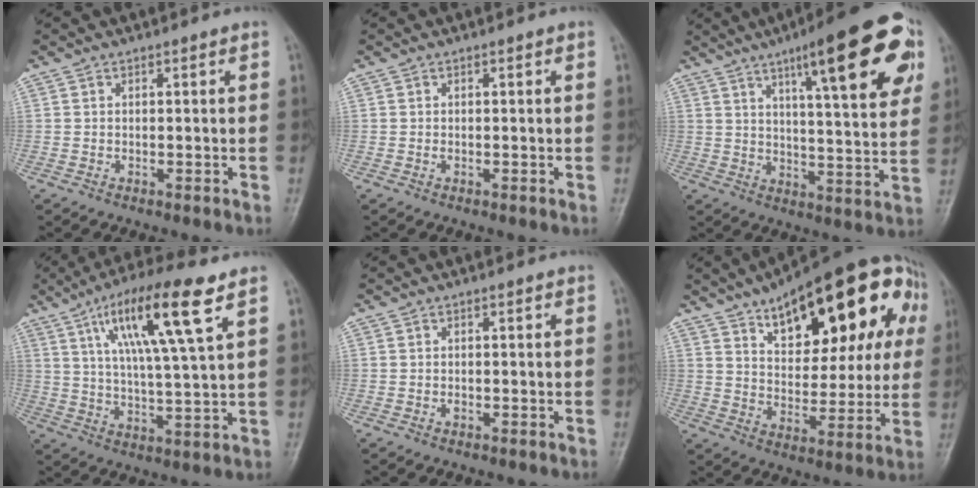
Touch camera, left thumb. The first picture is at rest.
{"total": 0.0}
{"total": 22.4, "force": [10.5, 5.3, 19.1], "torque": [-0.238, -0.017, 0.145]}
{"total": 16.4, "force": [7.8, 2.4, 14.2], "torque": [-0.250, -0.018, 0.135]}
{"total": 0.5, "force": [-0.3, 0.3, 0.3], "torque": [-0.002, 0.001, -0.006]}
{"total": 27.6, "force": [12.0, 12.0, 21.7], "torque": [-0.271, 0.000, 0.173]}